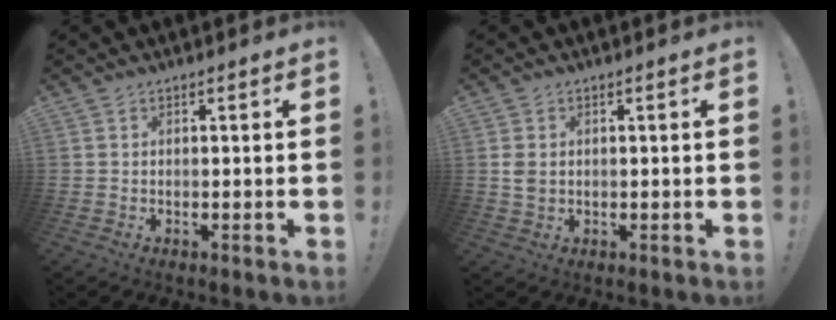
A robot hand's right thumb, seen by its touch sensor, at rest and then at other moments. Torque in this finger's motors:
{"motor_torque": [0.26, 0.42, 0.36, -0.20, 0.00]}